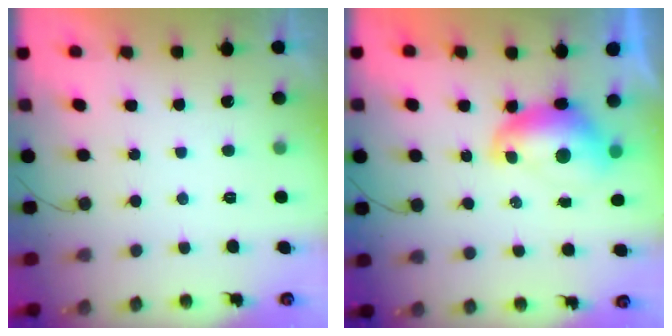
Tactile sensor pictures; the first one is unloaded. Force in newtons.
{"total": 8.9, "press": 8.9, "slide": 1.0}